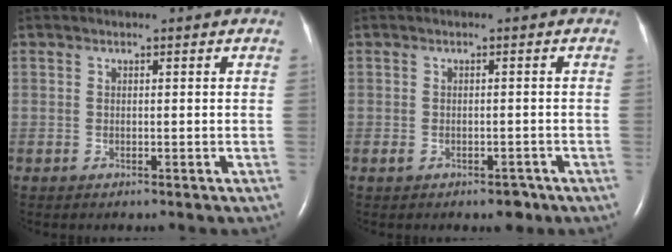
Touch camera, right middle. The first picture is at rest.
{"total": 2.6, "force": [-1.5, 1.4, 1.5], "torque": [-0.017, 0.002, -0.013]}